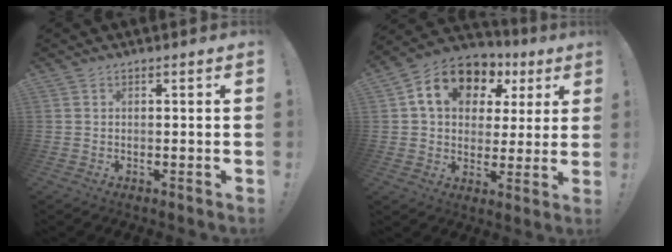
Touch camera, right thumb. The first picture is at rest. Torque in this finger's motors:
{"motor_torque": [1.43, 2.88, 1.12, 0.23, 0.06]}